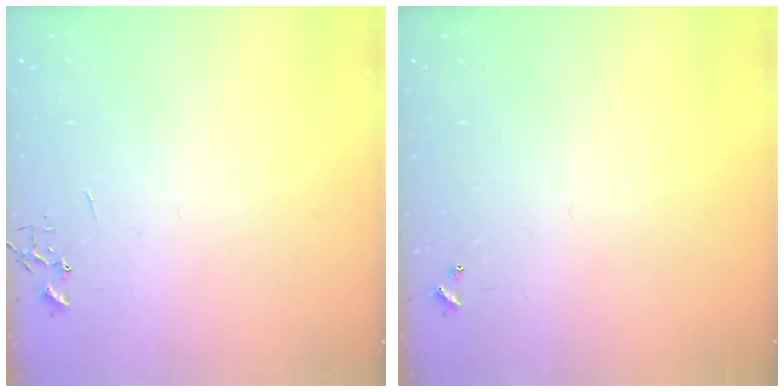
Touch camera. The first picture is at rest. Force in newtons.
{"total": 0.0}